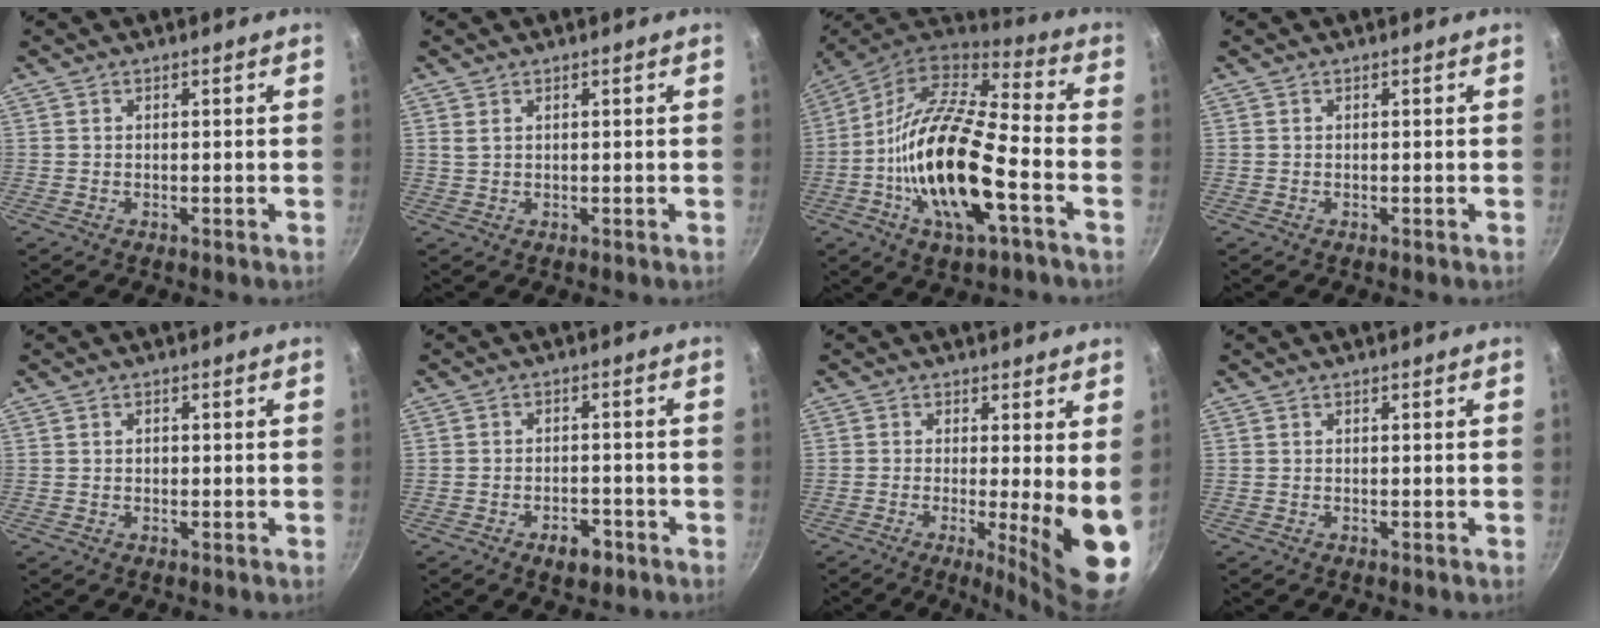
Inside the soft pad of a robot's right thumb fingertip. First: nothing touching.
{"total": 1.2, "force": [0.6, 0.7, 0.8], "torque": [-0.016, 0.000, 0.014]}
{"total": 22.3, "force": [-5.8, 8.2, 19.9], "torque": [-0.370, 0.029, -0.123]}
{"total": 0.0}
{"total": 1.1, "force": [0.2, 0.9, 0.6], "torque": [-0.007, 0.004, 0.003]}
{"total": 4.7, "force": [-2.7, 2.7, 2.7], "torque": [-0.027, 0.021, -0.036]}
{"total": 11.4, "force": [-1.1, 2.3, 11.1], "torque": [-0.137, -0.023, -0.013]}
{"total": 0.0}